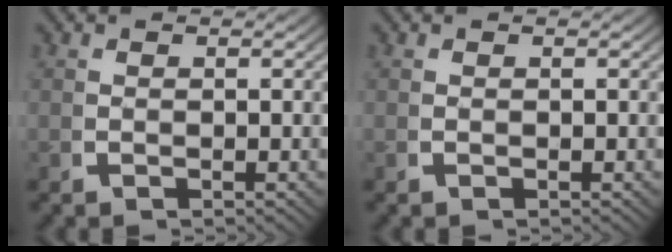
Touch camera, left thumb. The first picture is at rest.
{"total": 0.0}